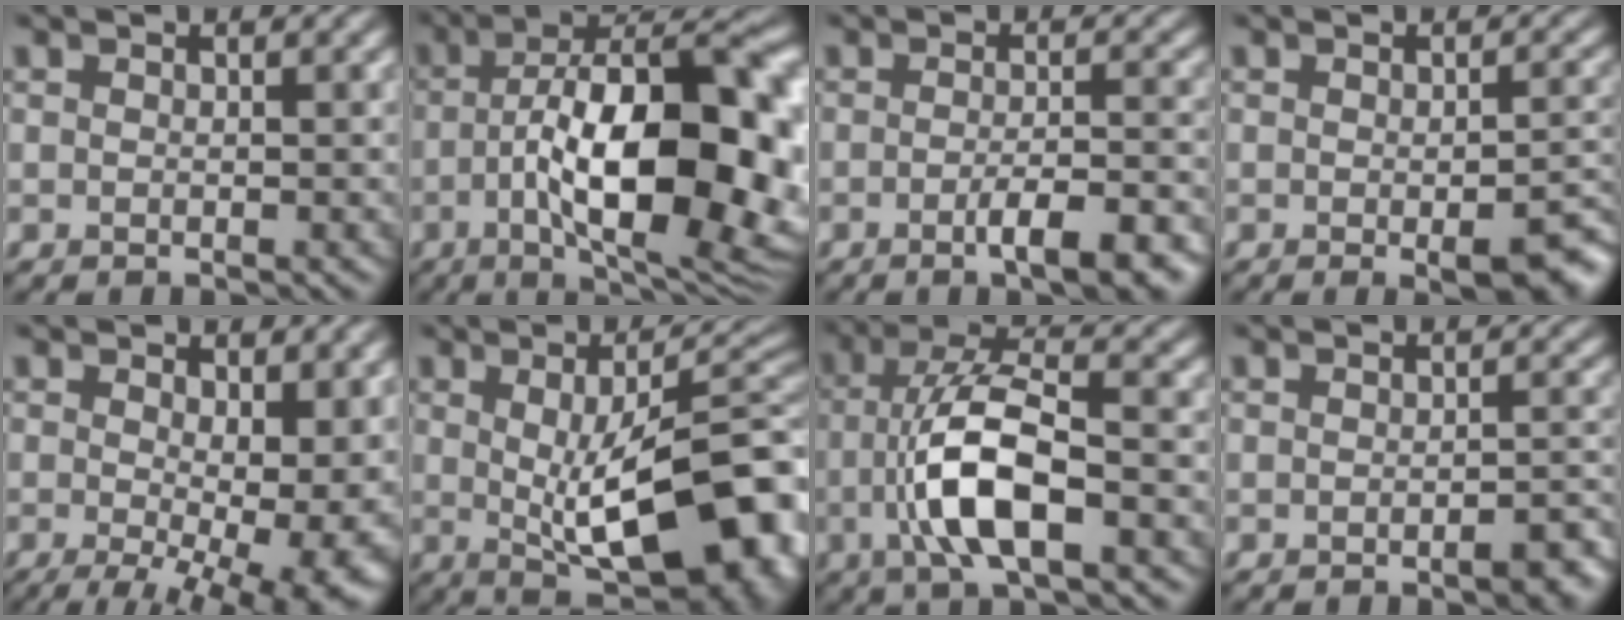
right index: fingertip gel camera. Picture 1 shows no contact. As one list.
[{"total": 16.2, "force": [-2.7, 6.2, 14.8], "torque": [-0.198, 0.014, -0.043]}, {"total": 5.4, "force": [-2.4, 1.3, 4.6], "torque": [-0.067, 0.001, -0.036]}, {"total": 5.4, "force": [-1.9, 1.4, 4.9], "torque": [-0.065, -0.008, -0.022]}, {"total": 13.0, "force": [-1.3, 5.9, 11.5], "torque": [-0.146, -0.024, 0.006]}, {"total": 13.6, "force": [-0.8, 5.4, 12.4], "torque": [-0.143, -0.007, 0.000]}, {"total": 7.8, "force": [-1.7, 2.6, 7.2], "torque": [-0.141, 0.009, -0.037]}, {"total": 2.5, "force": [-1.5, 0.7, 1.9], "torque": [-0.023, 0.004, -0.022]}]